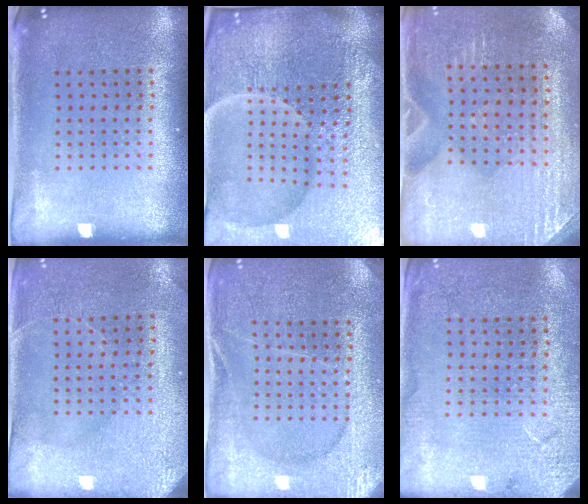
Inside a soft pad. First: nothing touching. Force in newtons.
{"total": 6.3, "press": 5.7, "slide": 2.7}
{"total": 2.9, "press": 2.9, "slide": 0.4}
{"total": 2.9, "press": 2.7, "slide": 1.0}
{"total": 3.0, "press": 2.9, "slide": 0.4}
{"total": 2.6, "press": 2.6, "slide": 0.4}